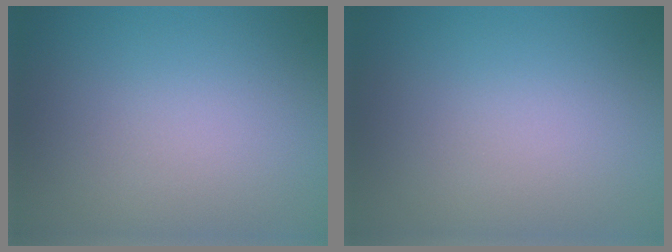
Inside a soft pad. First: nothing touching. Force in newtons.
{"total": 0.0}